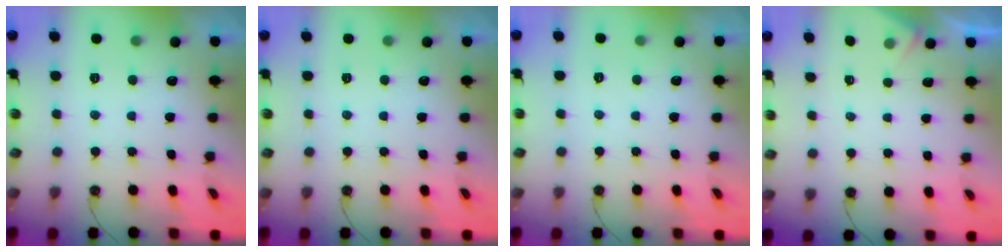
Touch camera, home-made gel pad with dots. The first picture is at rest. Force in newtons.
{"total": 0.0}
{"total": 2.8, "press": 2.8, "slide": 0.5}
{"total": 2.9, "press": 2.8, "slide": 0.5}